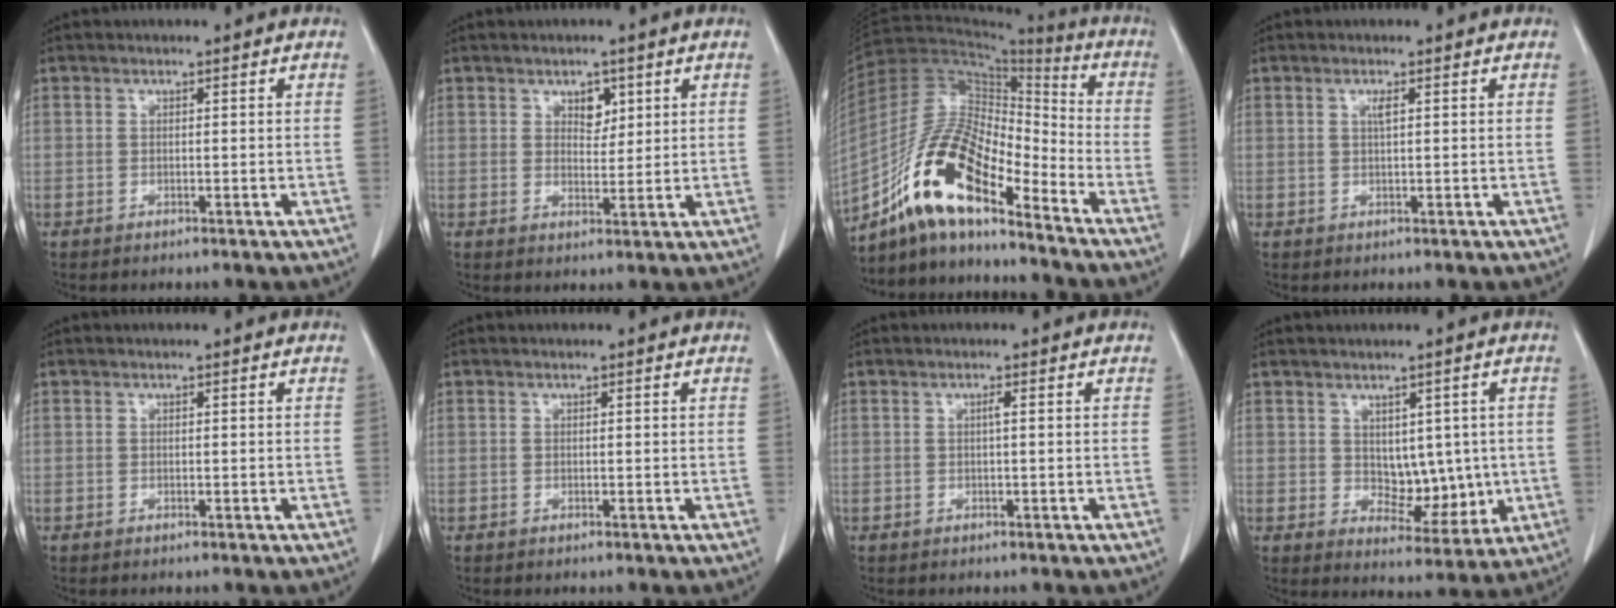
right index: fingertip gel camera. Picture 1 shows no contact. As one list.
[{"total": 3.0, "force": [1.5, 1.9, 1.7], "torque": [-0.021, 0.000, 0.026]}, {"total": 15.4, "force": [-10.3, 4.0, 10.8], "torque": [-0.210, 0.022, -0.186]}, {"total": 1.1, "force": [0.4, 0.0, 1.0], "torque": [-0.022, 0.001, 0.008]}, {"total": 0.0}, {"total": 0.0}, {"total": 0.6, "force": [0.1, -0.1, 0.6], "torque": [-0.009, 0.001, 0.003]}, {"total": 6.7, "force": [0.4, 4.2, 5.2], "torque": [-0.062, -0.001, 0.025]}]